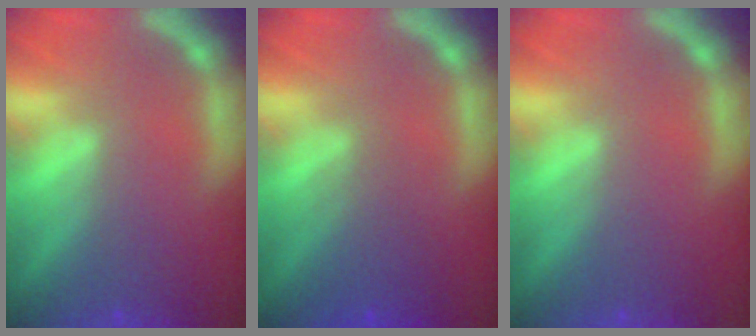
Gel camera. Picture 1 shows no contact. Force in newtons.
{"total": 2.5}
{"total": 0.0}